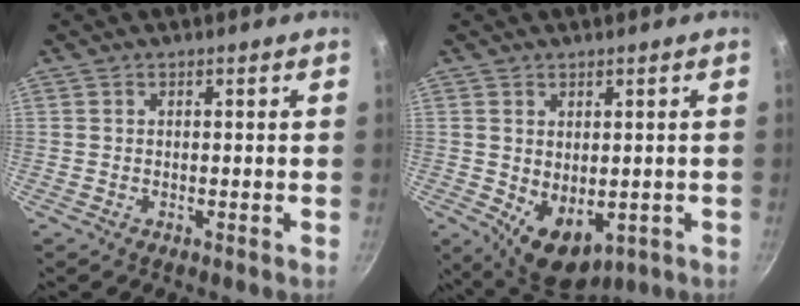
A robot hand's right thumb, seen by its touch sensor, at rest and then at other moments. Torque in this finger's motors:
{"motor_torque": [-0.31, 0.74, -0.04, 0.25, 0.05]}